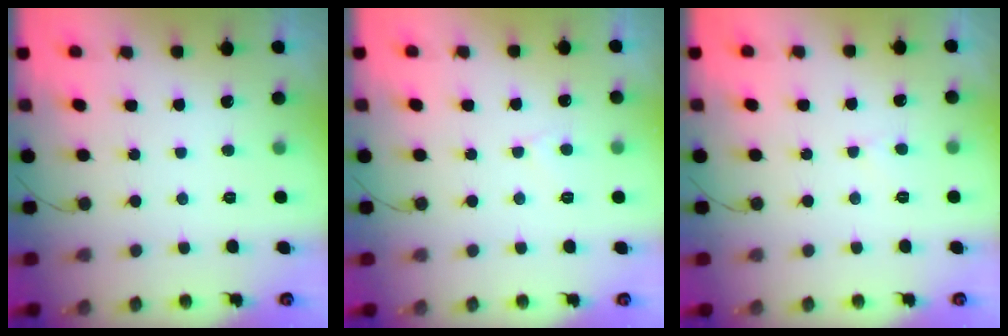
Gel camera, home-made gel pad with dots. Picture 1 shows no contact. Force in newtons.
{"total": 2.7, "press": 2.7, "slide": 0.2}
{"total": 4.6, "press": 4.6, "slide": 0.5}